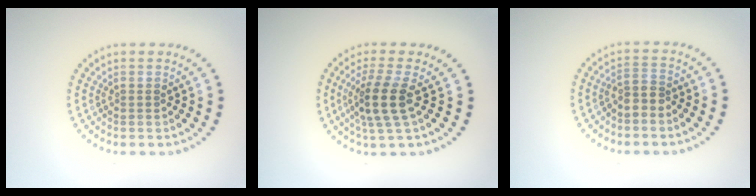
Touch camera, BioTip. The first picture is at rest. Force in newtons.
{"total": 3.8, "press": 3.0, "slide": 2.3}
{"total": 1.7, "press": 1.3, "slide": 1.1}